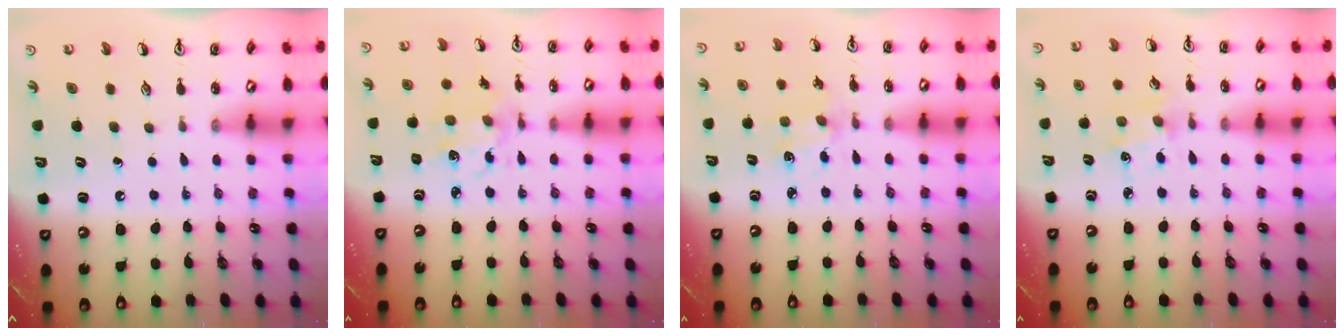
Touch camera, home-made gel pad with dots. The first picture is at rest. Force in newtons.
{"total": 5.5, "press": 5.2, "slide": 1.7}
{"total": 2.3, "press": 2.3, "slide": 0.5}
{"total": 1.7, "press": 1.7, "slide": 0.3}